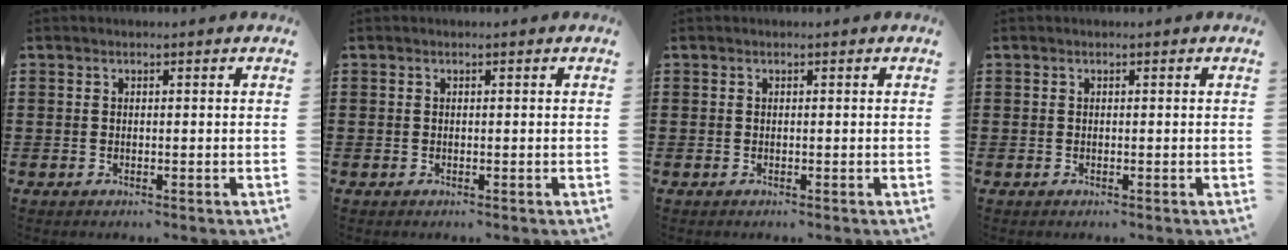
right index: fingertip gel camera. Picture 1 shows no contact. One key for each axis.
{"total": 0.0}
{"total": 0.0}
{"total": 0.0}